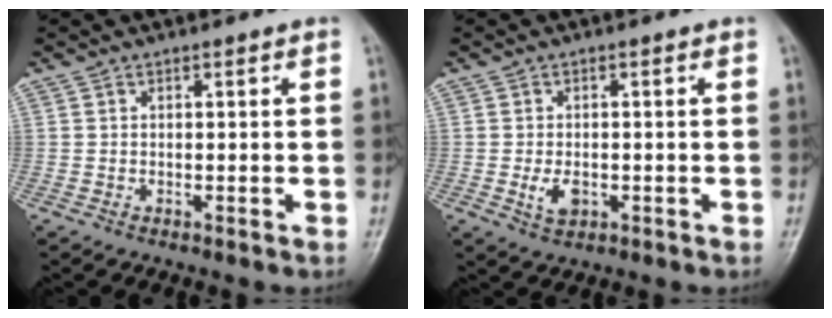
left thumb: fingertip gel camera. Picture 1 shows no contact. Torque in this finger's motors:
{"motor_torque": [0.47, 0.57, 0.52, 0.07, 0.02]}